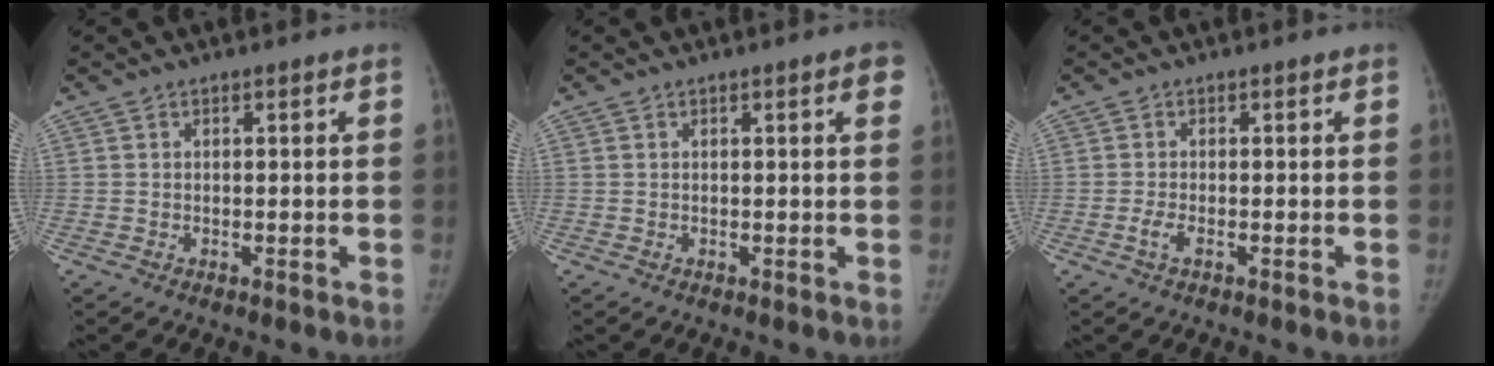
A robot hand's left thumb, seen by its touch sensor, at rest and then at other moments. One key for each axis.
{"total": 2.1, "fx": 0.9, "fy": 0.4, "fz": 1.8, "tx": -0.017, "ty": 0.001, "tz": 0.008}
{"total": 1.7, "fx": -0.8, "fy": 0.5, "fz": 1.4, "tx": -0.035, "ty": 0.003, "tz": -0.018}